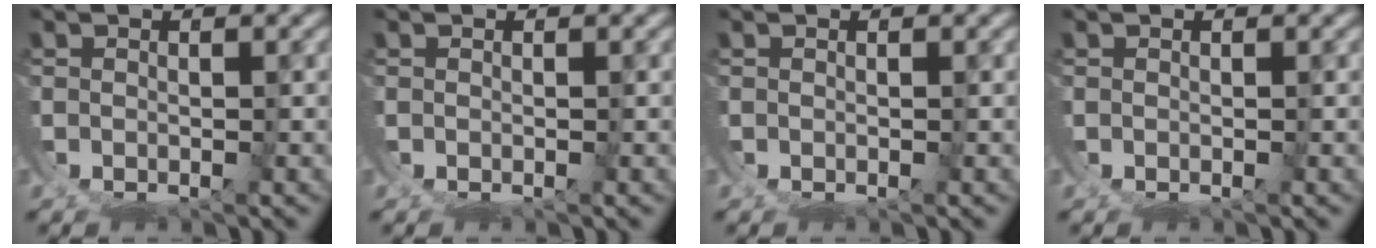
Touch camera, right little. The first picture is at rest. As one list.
[{"total": 0.0}, {"total": 0.0}, {"total": 0.0}]